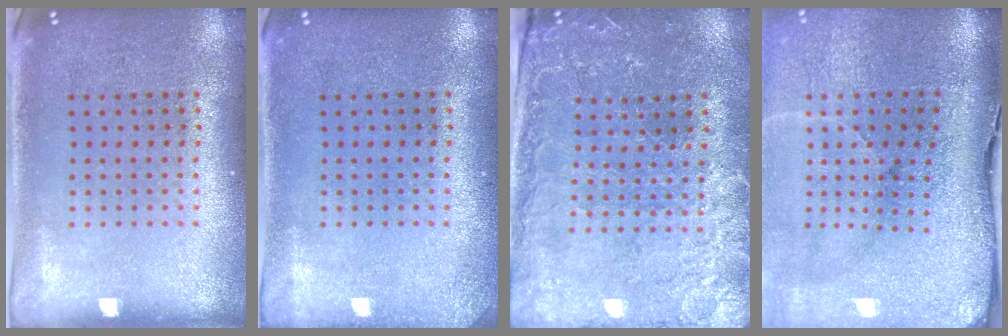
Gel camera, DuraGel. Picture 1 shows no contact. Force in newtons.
{"total": 1.2, "press": 1.2, "slide": 0.1}
{"total": 1.0, "press": 0.9, "slide": 0.3}
{"total": 5.0, "press": 3.9, "slide": 3.2}